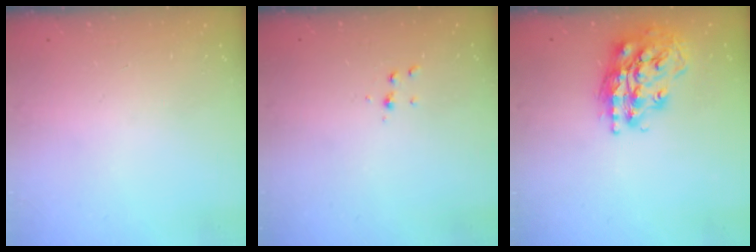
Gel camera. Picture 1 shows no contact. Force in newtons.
{"total": 4.4, "press": 4.3, "slide": 0.4}
{"total": 18.4, "press": 18.3, "slide": 1.7}